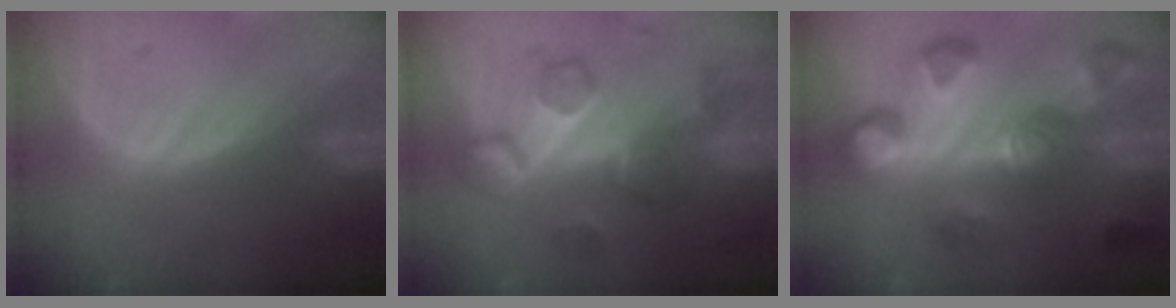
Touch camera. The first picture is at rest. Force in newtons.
{"total": 8.5, "press": 7.8, "slide": 3.4}
{"total": 10.0, "press": 9.8, "slide": 2.1}